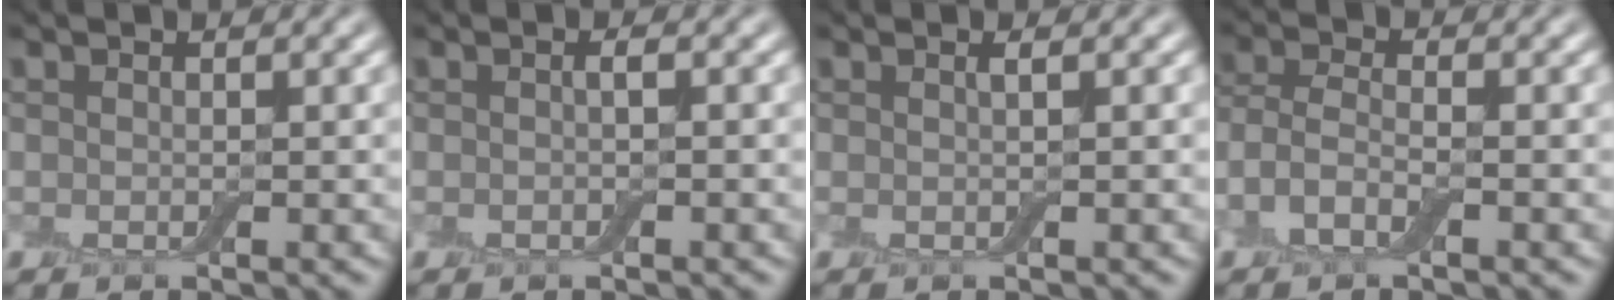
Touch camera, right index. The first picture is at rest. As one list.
[{"total": 0.9, "force": [0.0, 0.1, 0.9], "torque": [-0.018, 0.000, -0.002]}, {"total": 1.0, "force": [0.3, 0.2, 1.0], "torque": [-0.015, 0.001, -0.002]}, {"total": 3.1, "force": [-1.7, 1.4, 2.3], "torque": [-0.053, 0.005, -0.043]}]